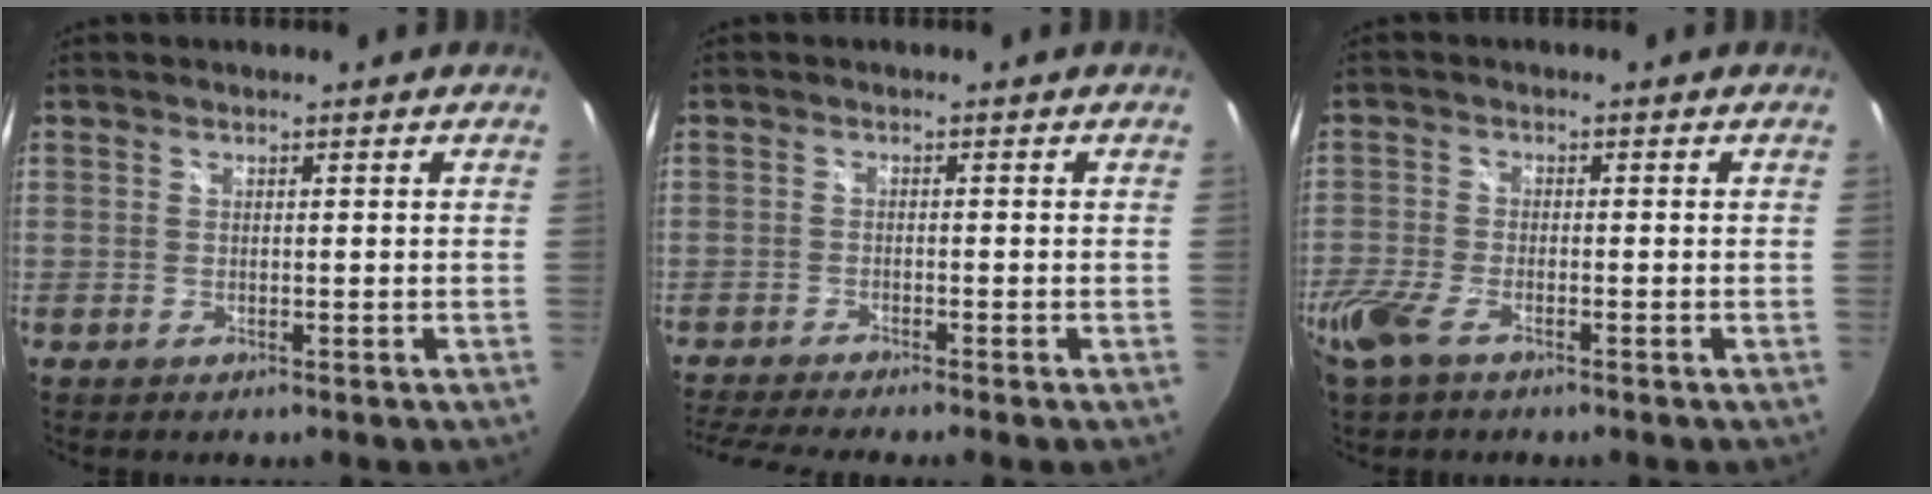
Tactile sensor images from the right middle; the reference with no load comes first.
{"total": 6.4, "force": [-5.6, -1.3, 2.8], "torque": [-0.073, -0.026, -0.099]}
{"total": 7.4, "force": [-4.7, 3.1, 4.8], "torque": [-0.128, -0.018, -0.096]}